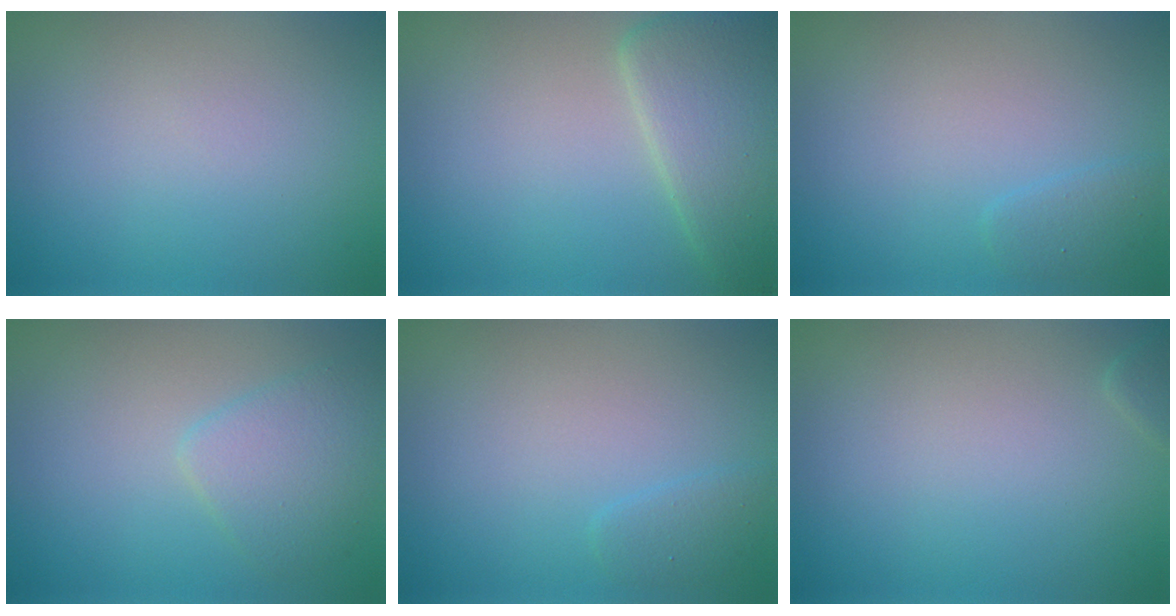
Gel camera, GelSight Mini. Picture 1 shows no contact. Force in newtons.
{"total": 6.1, "press": 6.1, "slide": 0.3}
{"total": 1.3, "press": 1.3, "slide": 0.2}
{"total": 3.2, "press": 3.2, "slide": 0.1}
{"total": 1.3, "press": 1.3, "slide": 0.2}
{"total": 0.8, "press": 0.8, "slide": 0.1}